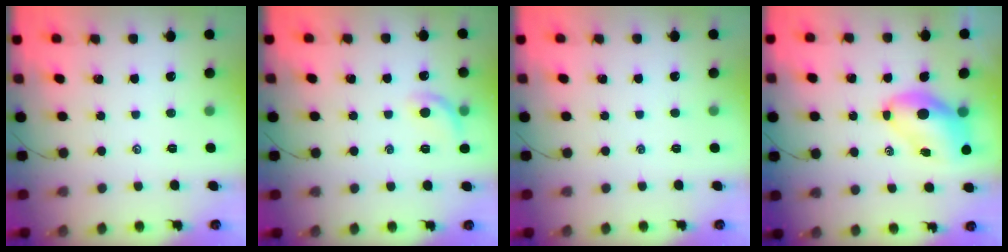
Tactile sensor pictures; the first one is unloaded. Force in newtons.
{"total": 7.9, "press": 7.8, "slide": 1.7}
{"total": 0.0}
{"total": 7.8, "press": 7.6, "slide": 1.8}